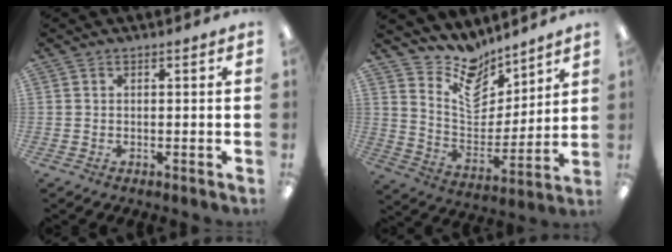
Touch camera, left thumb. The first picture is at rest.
{"total": 10.9, "force": [9.1, 5.2, 2.7], "torque": [-0.061, -0.091, 0.171]}